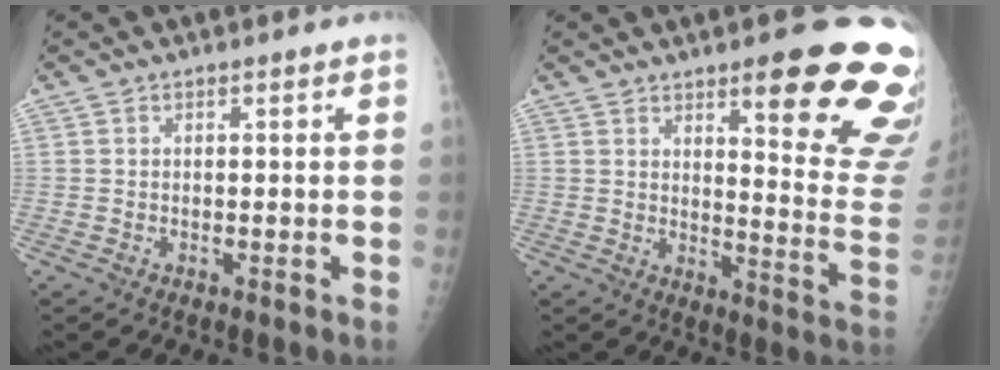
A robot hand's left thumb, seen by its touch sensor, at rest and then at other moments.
{"total": 21.3, "force": [12.5, 4.8, 16.6], "torque": [-0.168, -0.071, 0.163]}